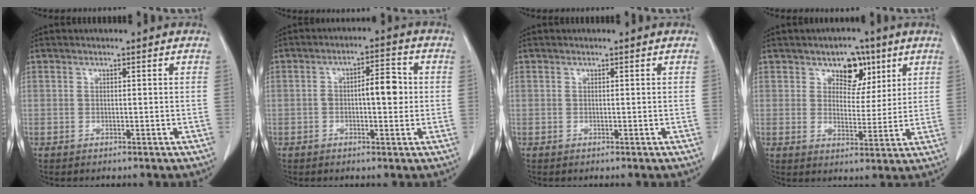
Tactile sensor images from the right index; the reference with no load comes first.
{"total": 5.7, "force": [-0.1, 2.0, 5.4], "torque": [-0.084, 0.018, -0.001]}
{"total": 0.0}
{"total": 6.6, "force": [3.7, 4.2, 3.5], "torque": [-0.041, 0.009, 0.057]}